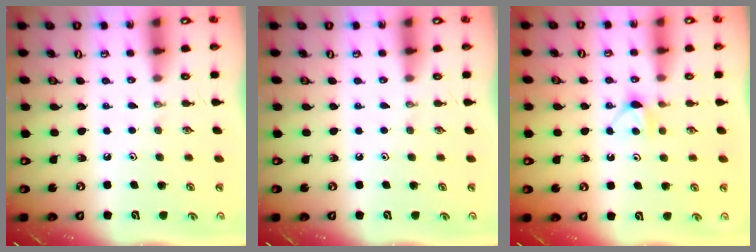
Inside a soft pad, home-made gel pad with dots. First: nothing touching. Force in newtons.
{"total": 0.0}
{"total": 4.5, "press": 4.4, "slide": 0.8}